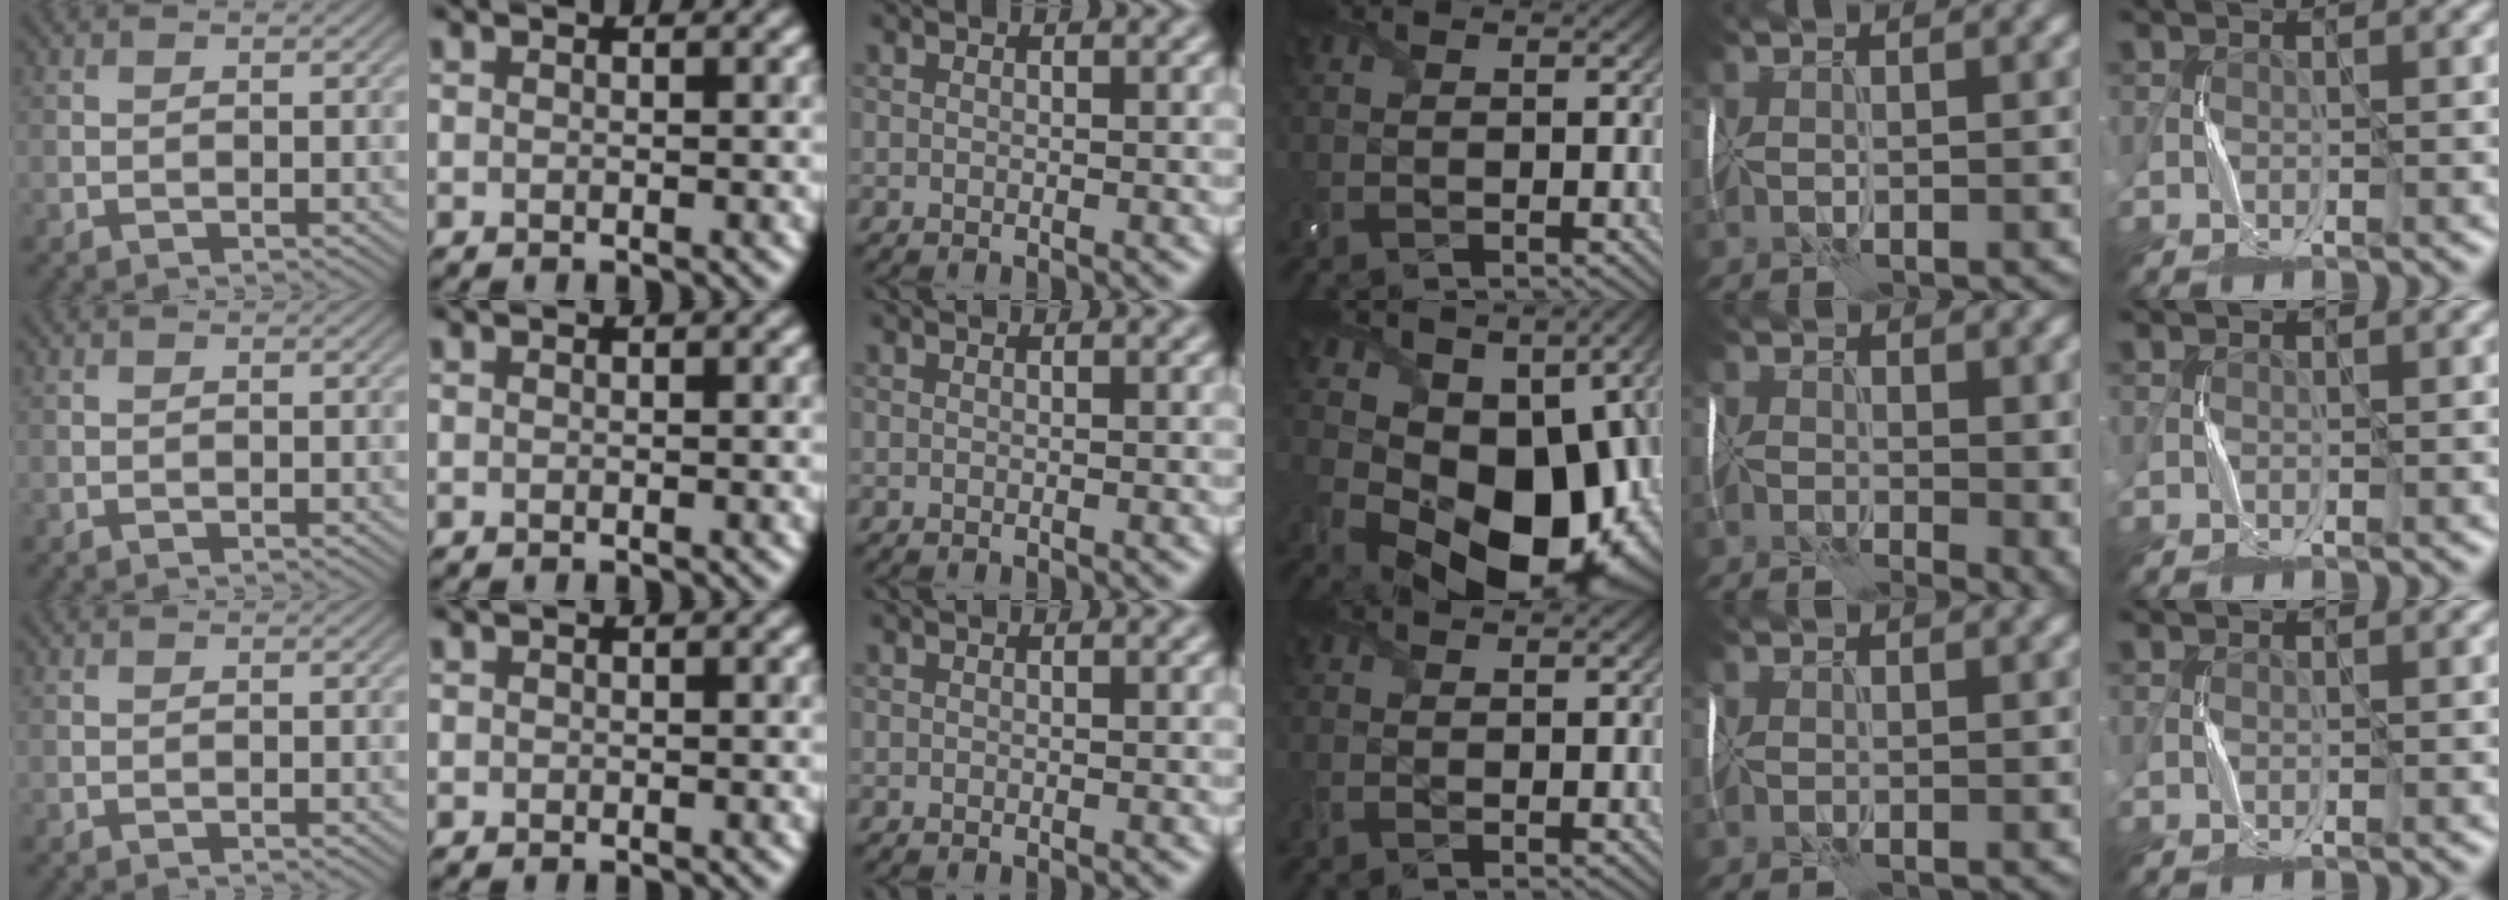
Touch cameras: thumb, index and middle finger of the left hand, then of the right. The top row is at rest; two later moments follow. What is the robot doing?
{"motion": "wrap", "object": "receipt paper"}